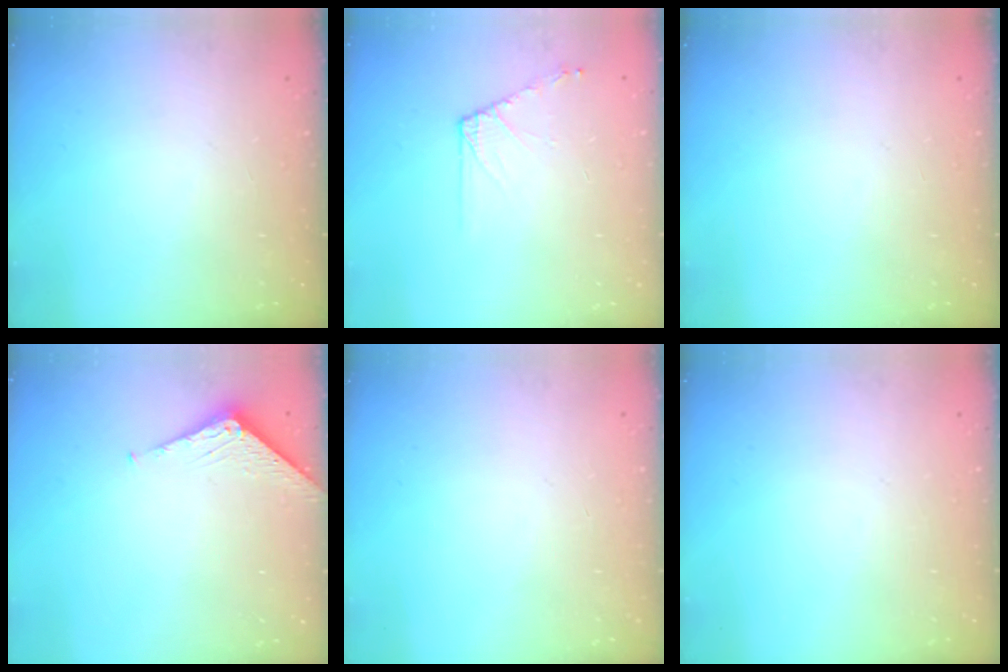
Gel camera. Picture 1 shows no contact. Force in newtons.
{"total": 6.5, "press": 6.4, "slide": 1.1}
{"total": 0.0}
{"total": 3.5, "press": 3.5, "slide": 0.3}
{"total": 0.0}
{"total": 0.0}